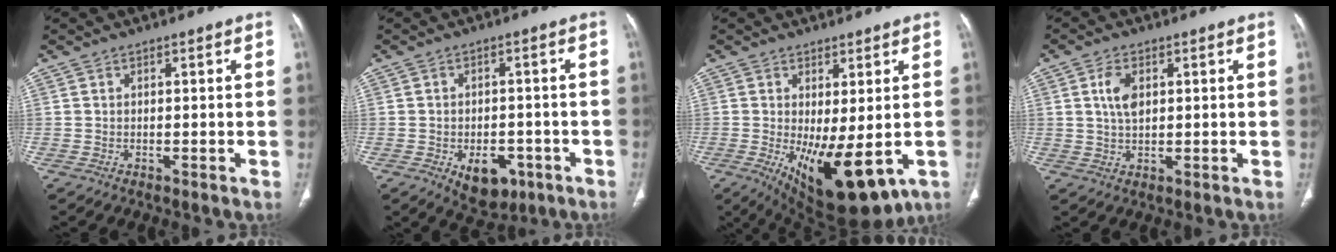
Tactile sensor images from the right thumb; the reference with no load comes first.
{"total": 8.1, "force": [-3.5, 5.1, 5.1], "torque": [-0.050, 0.012, -0.037]}
{"total": 14.0, "force": [-3.3, 5.3, 12.5], "torque": [-0.188, -0.023, -0.026]}
{"total": 4.5, "force": [1.2, 2.6, 3.5], "torque": [-0.063, -0.001, 0.022]}